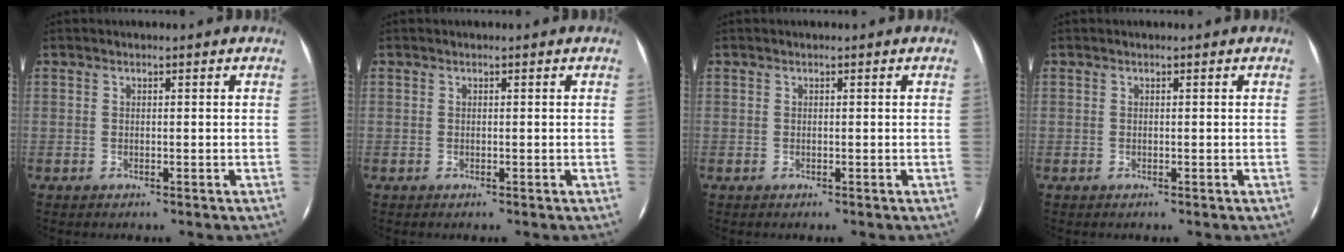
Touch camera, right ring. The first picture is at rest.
{"total": 0.0}
{"total": 0.0}
{"total": 0.0}